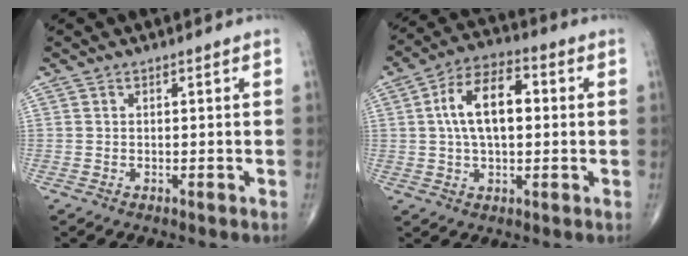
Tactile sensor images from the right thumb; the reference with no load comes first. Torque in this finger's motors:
{"motor_torque": [1.67, 2.11, 0.58, -0.37, 0.11]}